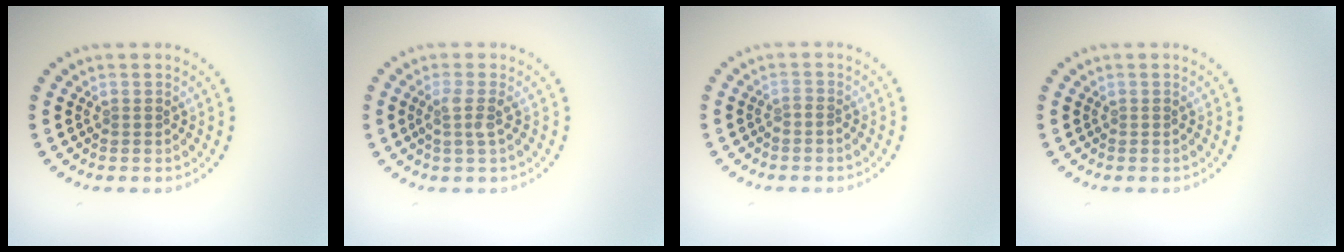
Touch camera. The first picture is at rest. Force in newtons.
{"total": 1.7, "press": 1.3, "slide": 1.1}
{"total": 0.7, "press": 0.3, "slide": 0.6}
{"total": 0.0}